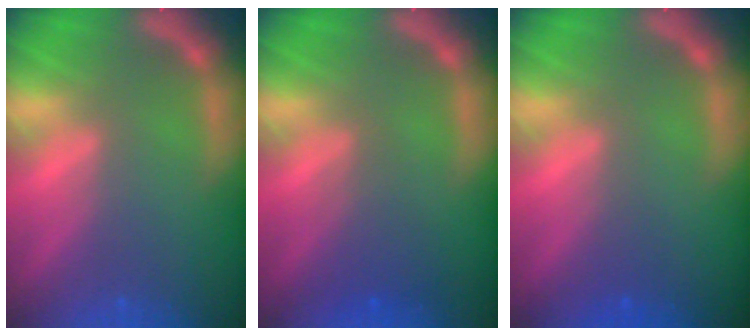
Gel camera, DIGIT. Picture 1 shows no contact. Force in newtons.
{"total": 2.4}
{"total": 0.9}